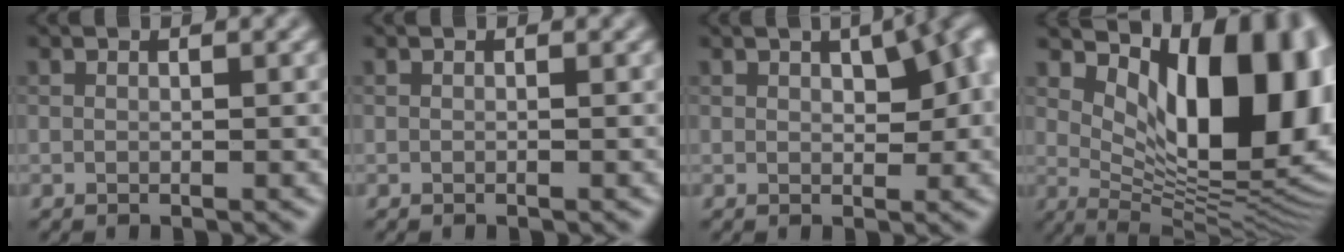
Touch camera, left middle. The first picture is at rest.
{"total": 0.0}
{"total": 7.2, "force": [2.0, 3.7, 5.8], "torque": [-0.058, 0.017, 0.031]}
{"total": 13.8, "force": [4.1, 6.8, 11.3], "torque": [-0.137, -0.004, 0.072]}